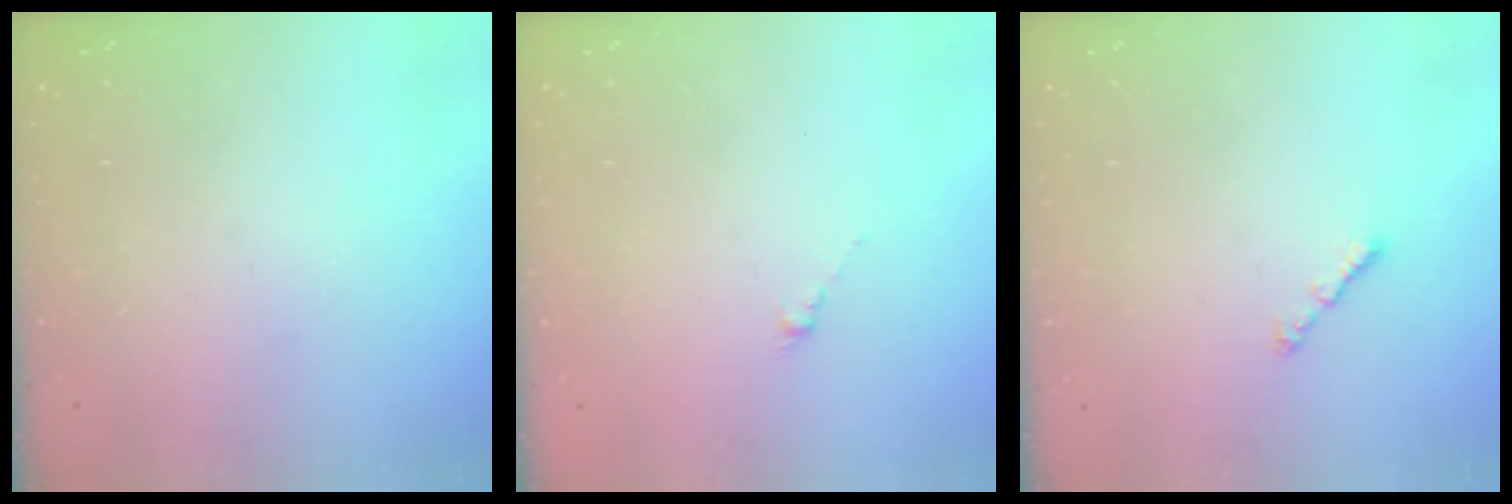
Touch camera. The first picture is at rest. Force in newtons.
{"total": 0.0}
{"total": 1.6, "press": 1.5, "slide": 0.5}